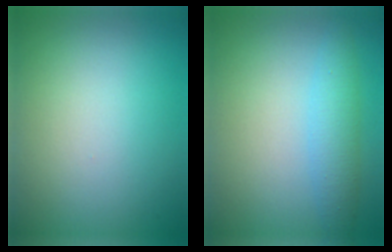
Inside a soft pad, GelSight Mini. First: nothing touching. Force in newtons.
{"total": 2.8, "press": 2.8, "slide": 0.0}